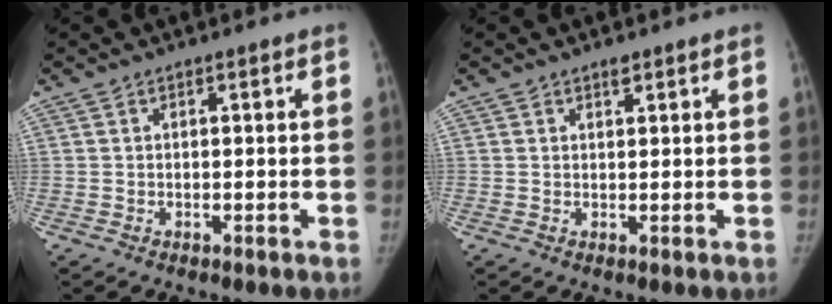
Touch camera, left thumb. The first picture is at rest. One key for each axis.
{"total": 1.0, "fx": 0.8, "fy": 0.5, "fz": 0.4, "tx": 0.005, "ty": -0.006, "tz": 0.010}